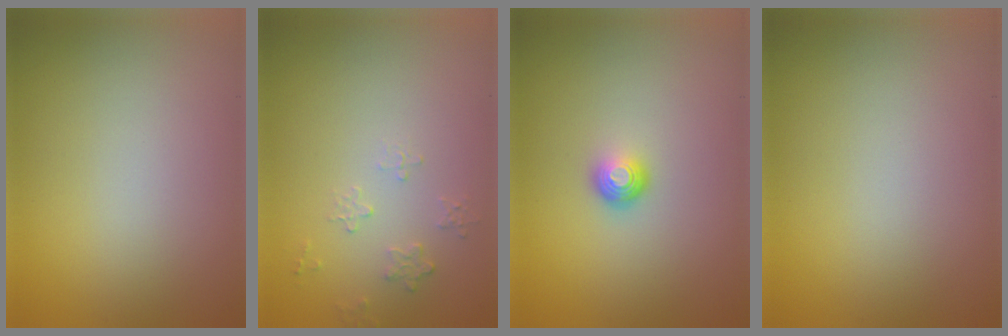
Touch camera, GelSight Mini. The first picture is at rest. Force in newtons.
{"total": 1.2, "press": 0.8, "slide": 0.9}
{"total": 1.7, "press": 1.2, "slide": 1.2}
{"total": 0.0}